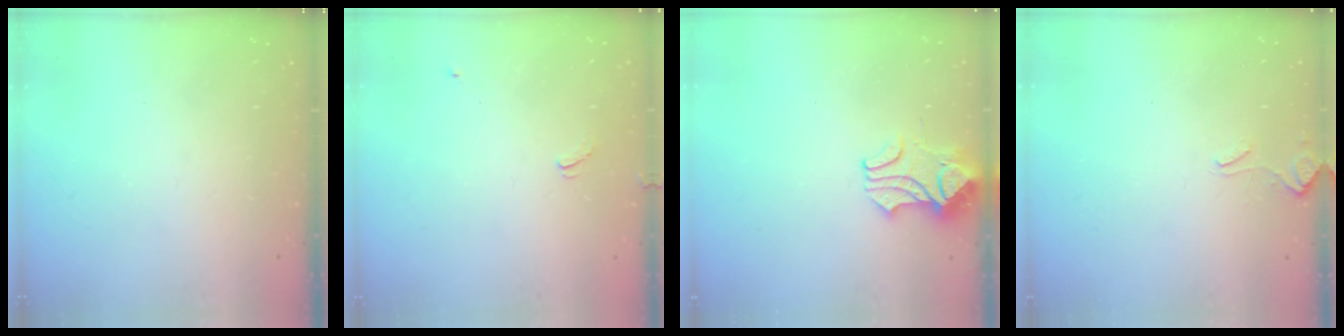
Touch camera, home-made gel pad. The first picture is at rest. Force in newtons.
{"total": 2.1, "press": 2.0, "slide": 0.4}
{"total": 2.0, "press": 1.9, "slide": 0.8}
{"total": 3.3, "press": 3.3, "slide": 0.6}